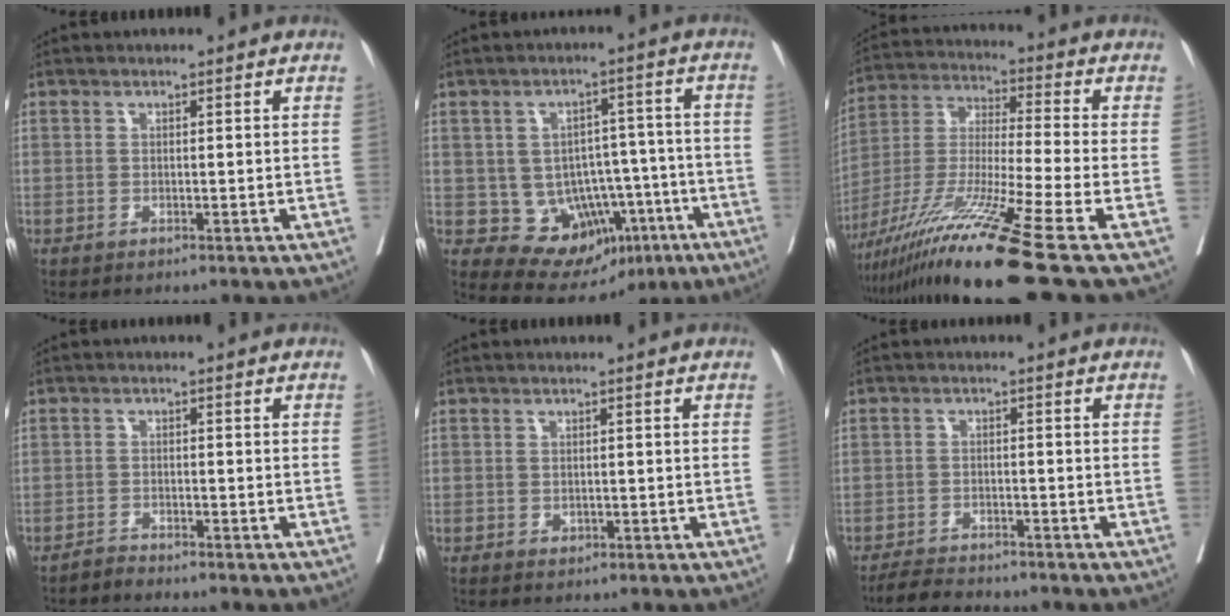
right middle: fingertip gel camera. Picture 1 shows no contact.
{"total": 12.1, "force": [-4.5, 9.1, 6.6], "torque": [-0.077, 0.032, -0.046]}
{"total": 19.5, "force": [-13.1, -2.1, 14.3], "torque": [-0.282, -0.042, -0.244]}
{"total": 1.6, "force": [-1.6, -0.2, 0.1], "torque": [-0.003, -0.003, -0.031]}
{"total": 0.7, "force": [-0.2, 0.6, 0.3], "torque": [-0.004, 0.001, -0.002]}
{"total": 4.7, "force": [-4.4, 1.0, 1.1], "torque": [-0.017, -0.012, -0.077]}